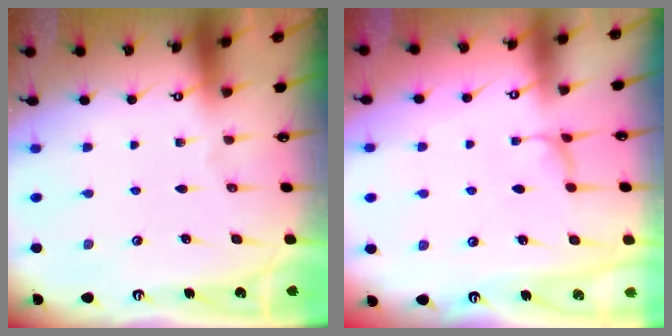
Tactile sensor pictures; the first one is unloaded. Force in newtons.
{"total": 1.9, "press": 1.8, "slide": 0.5}